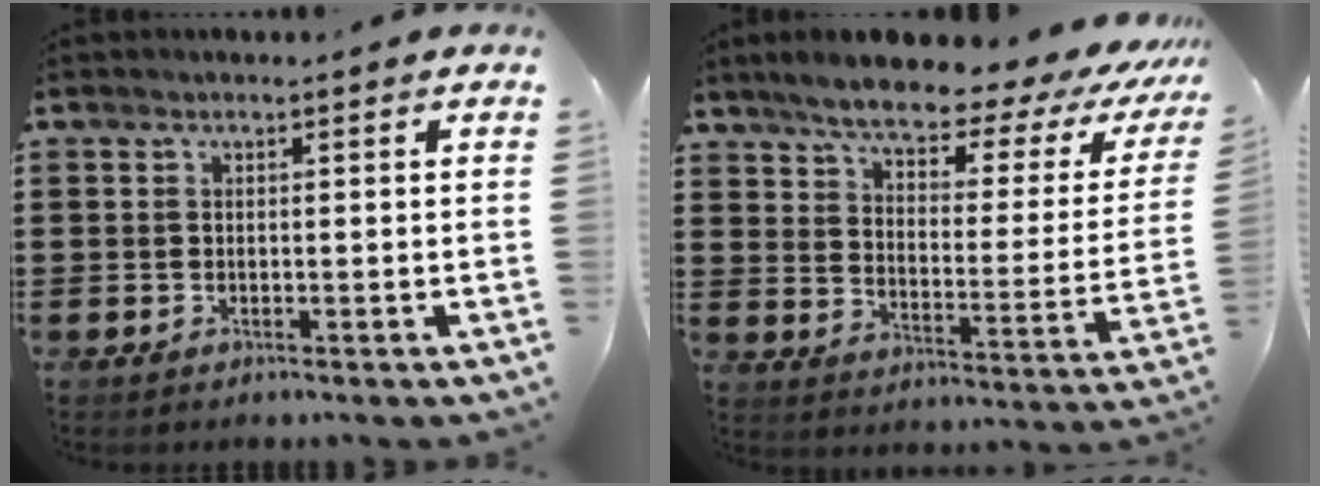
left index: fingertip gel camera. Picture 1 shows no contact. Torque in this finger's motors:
{"motor_torque": [2.14, 0.00, 0.39, 0.21]}